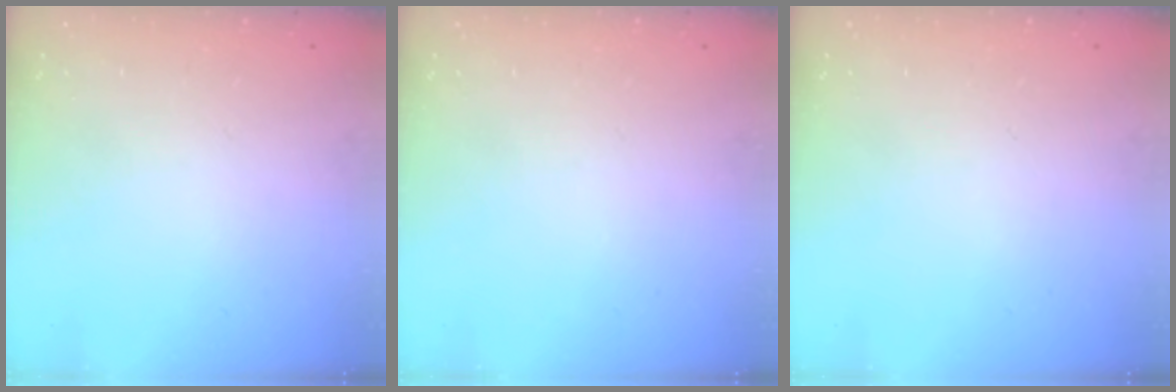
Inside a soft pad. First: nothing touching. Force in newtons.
{"total": 0.0}
{"total": 0.0}